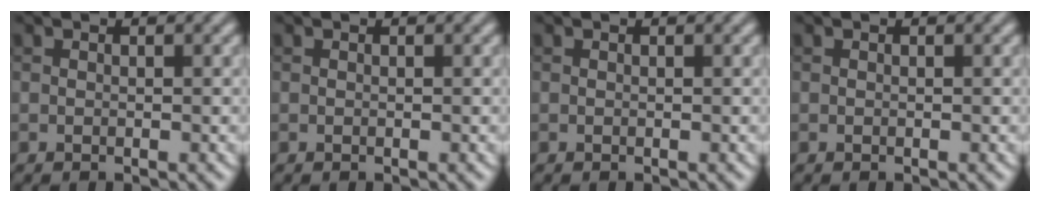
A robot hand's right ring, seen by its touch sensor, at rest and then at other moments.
{"total": 0.0}
{"total": 0.0}
{"total": 0.0}